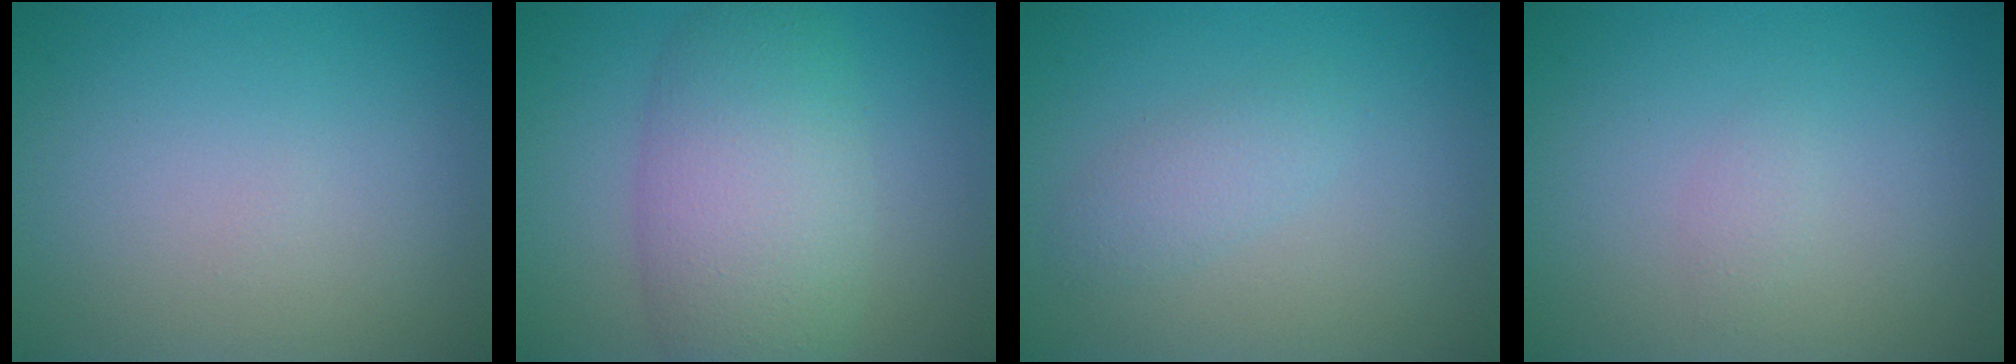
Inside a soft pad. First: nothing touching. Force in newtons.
{"total": 7.6, "press": 7.5, "slide": 0.6}
{"total": 1.8, "press": 1.8, "slide": 0.1}
{"total": 0.8, "press": 0.8, "slide": 0.1}